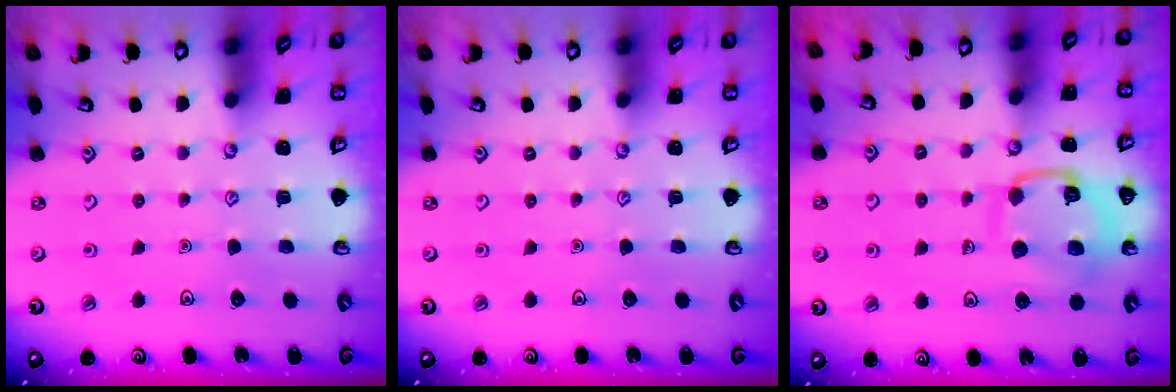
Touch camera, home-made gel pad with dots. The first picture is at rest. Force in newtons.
{"total": 0.0}
{"total": 11.9, "press": 11.8, "slide": 1.0}